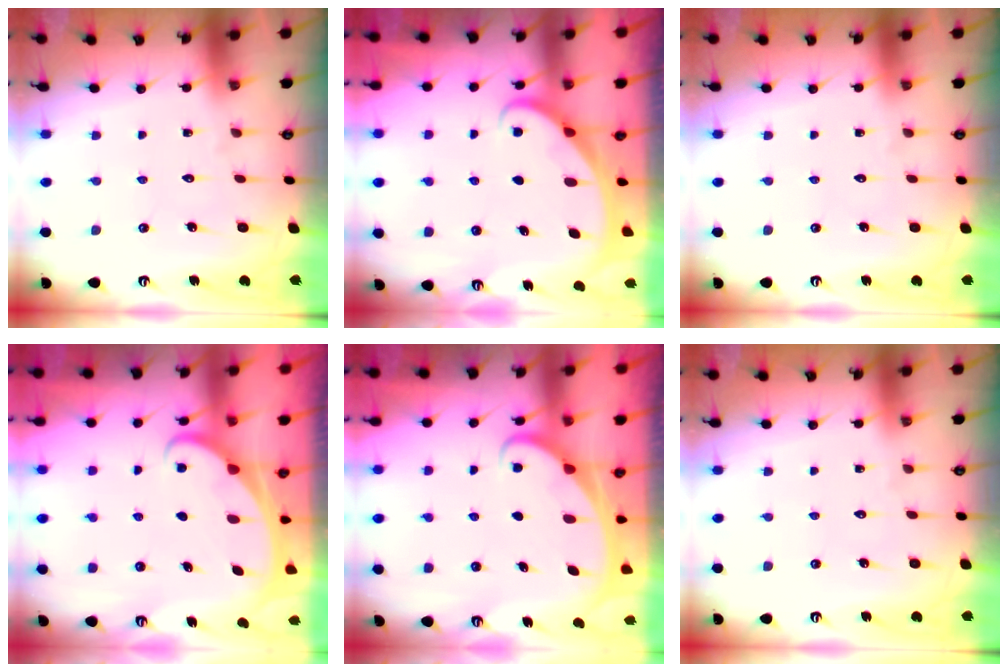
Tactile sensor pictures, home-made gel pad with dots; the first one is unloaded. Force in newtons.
{"total": 2.0, "press": 2.0, "slide": 0.1}
{"total": 0.0}
{"total": 2.0, "press": 2.0, "slide": 0.3}
{"total": 2.3, "press": 2.3, "slide": 0.3}
{"total": 0.0}